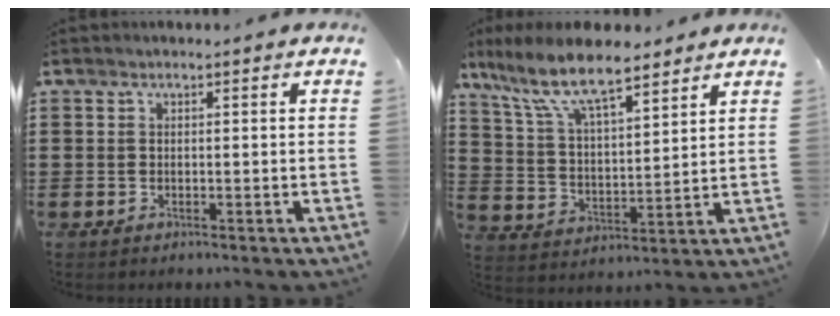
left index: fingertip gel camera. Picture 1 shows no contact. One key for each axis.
{"total": 10.1, "fx": 7.8, "fy": 2.5, "fz": 5.9, "tx": -0.141, "ty": -0.025, "tz": 0.136}